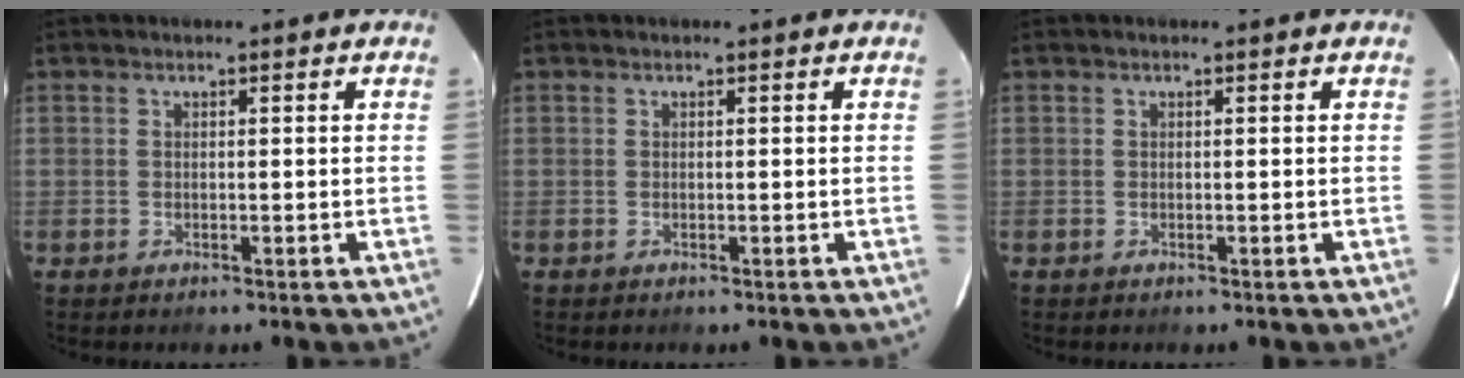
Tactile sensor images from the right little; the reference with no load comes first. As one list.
[{"total": 0.0}, {"total": 0.0}]